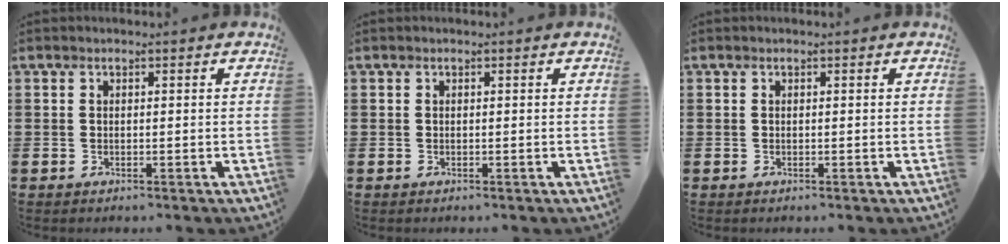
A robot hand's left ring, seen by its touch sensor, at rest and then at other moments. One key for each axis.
{"total": 0.0}
{"total": 0.0}